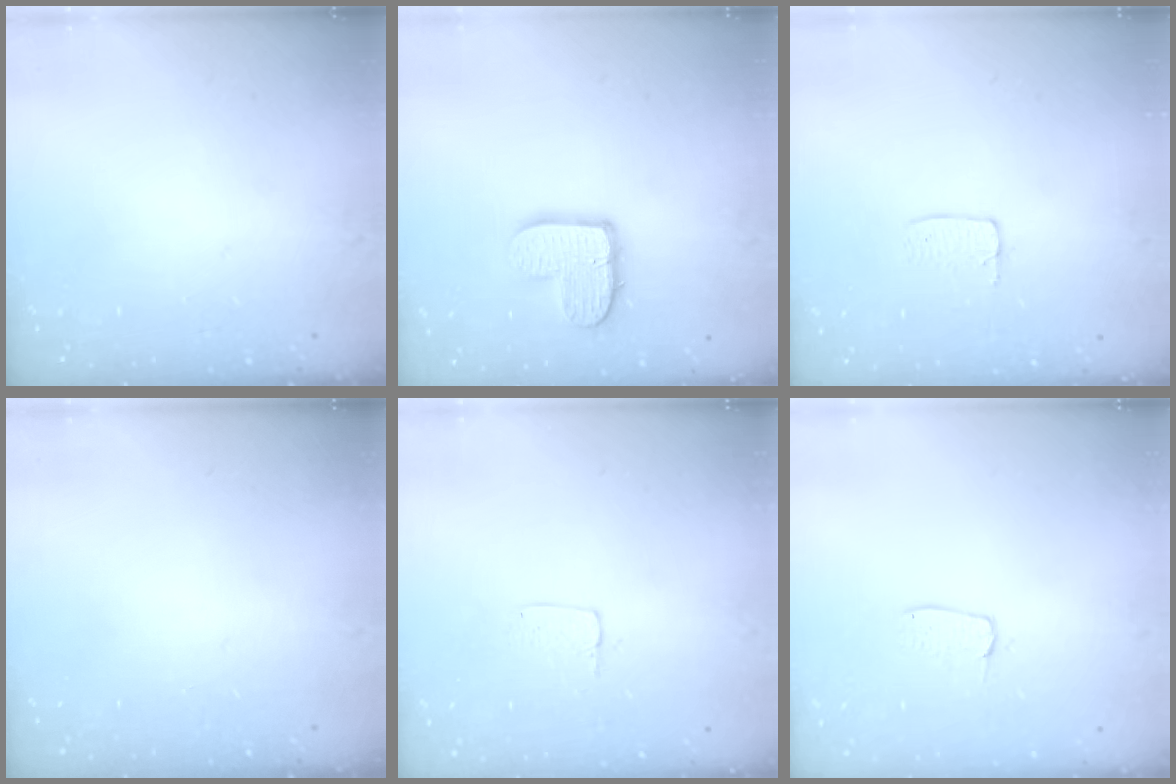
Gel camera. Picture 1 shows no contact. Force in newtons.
{"total": 11.1, "press": 11.1, "slide": 0.5}
{"total": 3.5, "press": 3.5, "slide": 0.2}
{"total": 0.0}
{"total": 3.7, "press": 3.7, "slide": 0.2}
{"total": 3.9, "press": 3.9, "slide": 0.2}